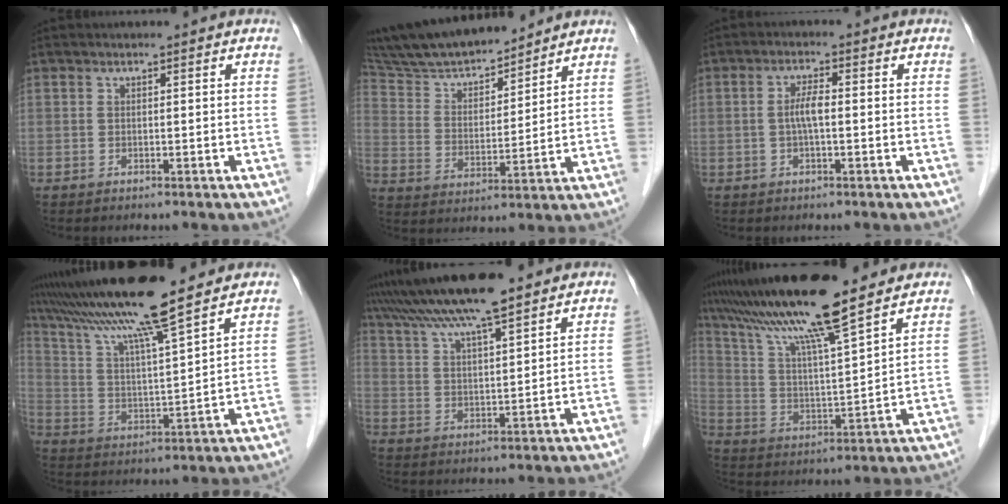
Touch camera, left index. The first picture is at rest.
{"total": 15.0, "force": [13.6, 2.3, 5.9], "torque": [-0.111, 0.014, 0.248]}
{"total": 3.1, "force": [-0.6, 0.6, 2.9], "torque": [-0.060, 0.003, -0.012]}
{"total": 14.3, "force": [11.9, -1.1, 7.9], "torque": [-0.150, 0.007, 0.208]}
{"total": 12.6, "force": [10.4, 0.4, 7.1], "torque": [-0.129, 0.029, 0.174]}
{"total": 14.8, "force": [11.9, -0.3, 8.8], "torque": [-0.162, 0.008, 0.212]}